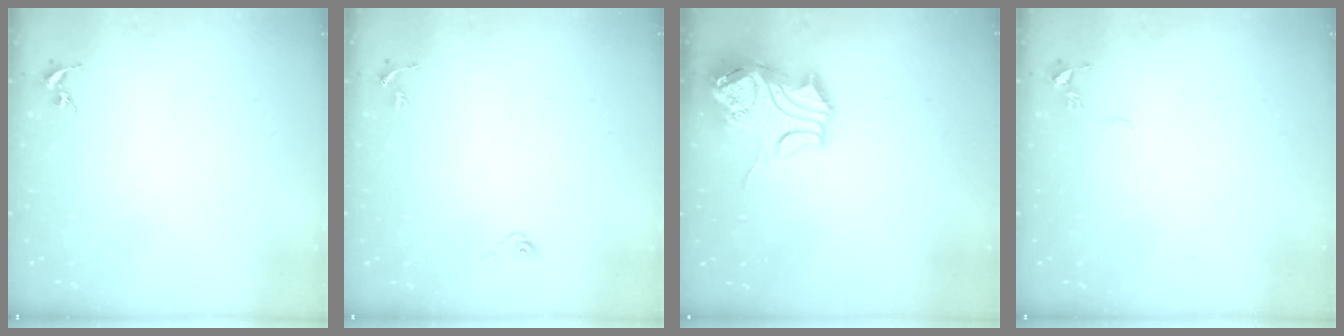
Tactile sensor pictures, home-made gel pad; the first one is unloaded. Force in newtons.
{"total": 4.1, "press": 3.7, "slide": 1.7}
{"total": 14.6, "press": 14.5, "slide": 2.1}
{"total": 4.4, "press": 4.4, "slide": 0.6}